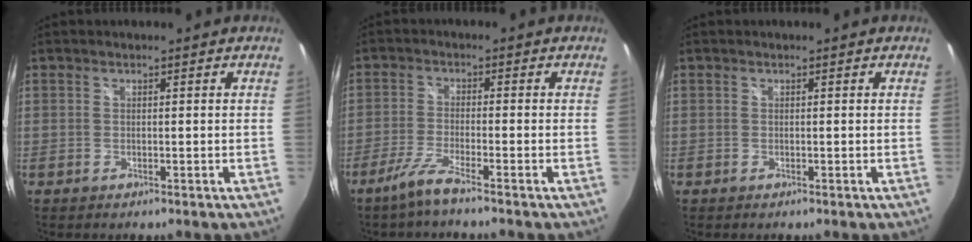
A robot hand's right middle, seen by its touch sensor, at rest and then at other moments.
{"total": 4.8, "force": [-3.7, -0.5, 3.0], "torque": [-0.077, -0.009, -0.074]}
{"total": 0.0}